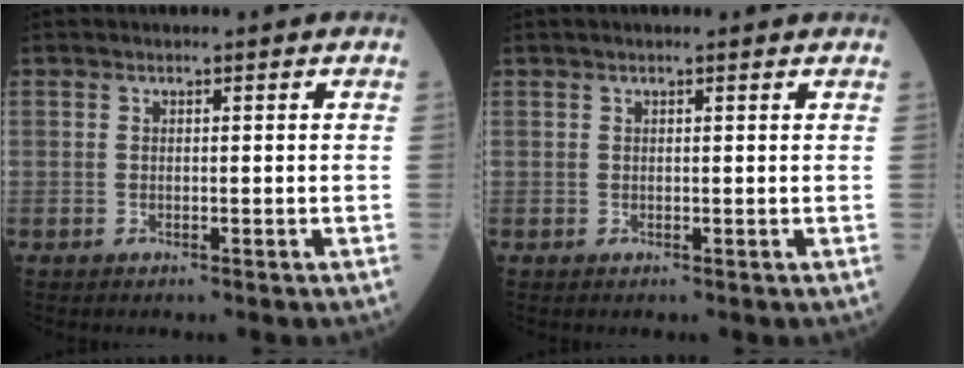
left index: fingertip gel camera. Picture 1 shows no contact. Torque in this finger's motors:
{"motor_torque": [0.81, -1.33, 0.25, 0.05]}